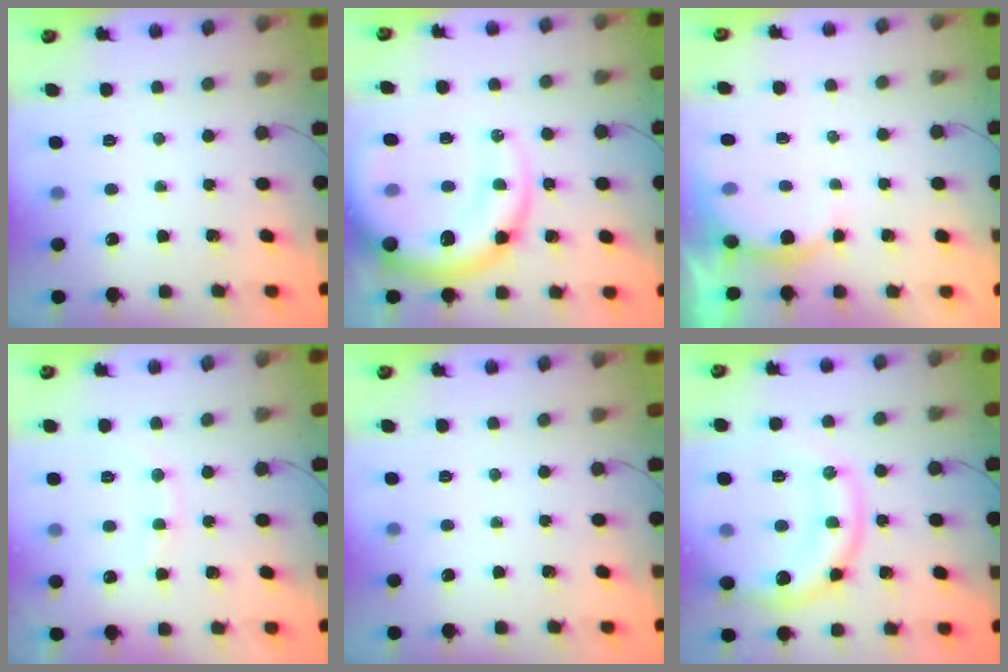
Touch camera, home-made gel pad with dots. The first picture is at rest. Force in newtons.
{"total": 19.8, "press": 19.1, "slide": 5.0}
{"total": 5.2, "press": 5.2, "slide": 0.5}
{"total": 9.2, "press": 9.1, "slide": 1.5}
{"total": 0.0}
{"total": 15.1, "press": 15.0, "slide": 0.9}